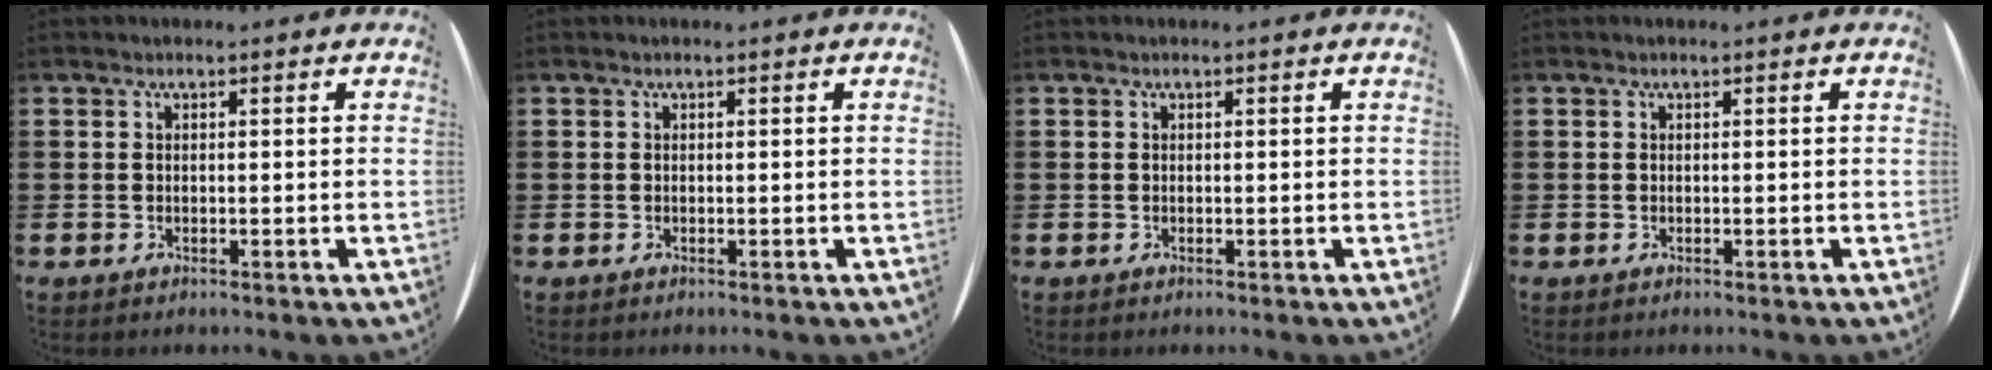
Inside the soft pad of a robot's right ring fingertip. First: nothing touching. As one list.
[{"total": 0.0}, {"total": 0.0}, {"total": 0.0}]